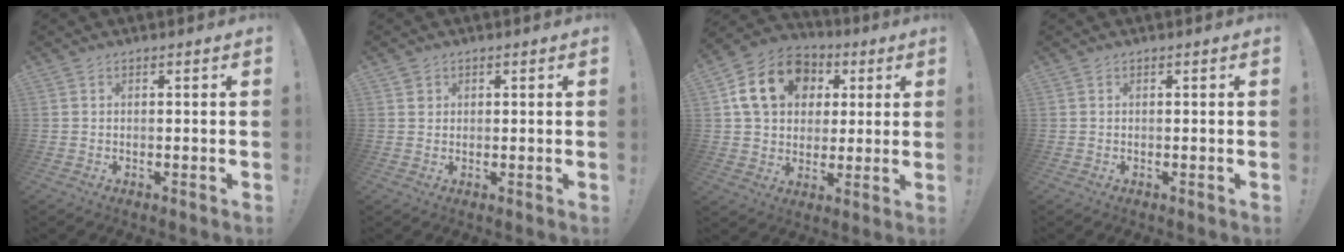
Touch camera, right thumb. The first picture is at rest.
{"total": 1.3, "force": [0.7, 1.0, 0.2], "torque": [0.007, -0.004, 0.011]}
{"total": 17.1, "force": [5.8, 13.2, 9.1], "torque": [-0.141, -0.002, 0.117]}
{"total": 0.0}